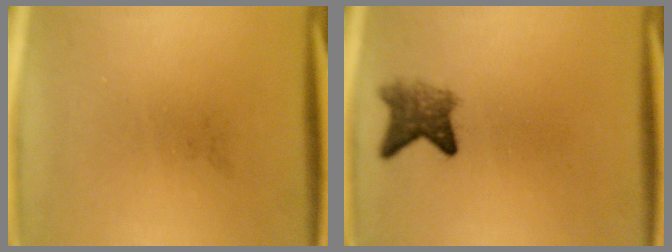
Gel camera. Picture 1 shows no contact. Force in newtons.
{"total": 4.0}